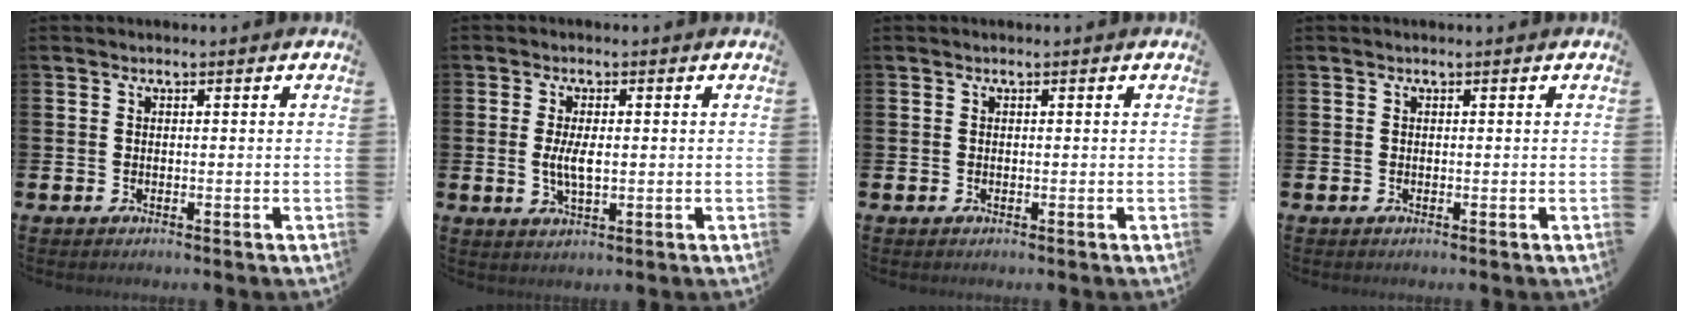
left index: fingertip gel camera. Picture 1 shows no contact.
{"total": 3.9, "force": [0.1, 1.6, 3.5], "torque": [-0.061, 0.002, -0.001]}
{"total": 0.0}
{"total": 0.0}